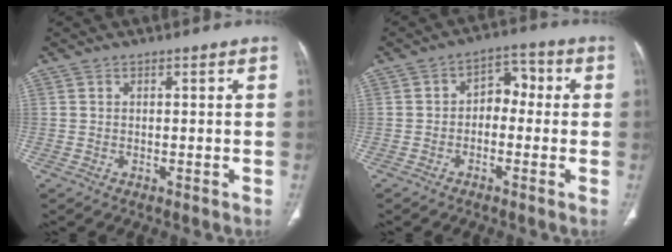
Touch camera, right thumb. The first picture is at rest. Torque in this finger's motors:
{"motor_torque": [-0.04, 0.14, 0.06, 0.15, 0.12]}